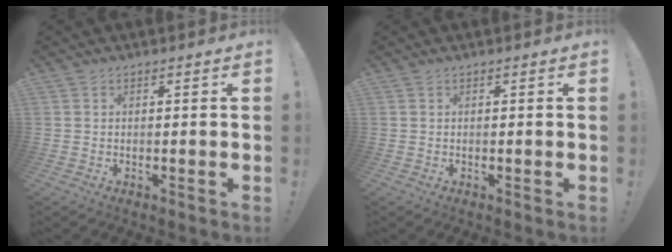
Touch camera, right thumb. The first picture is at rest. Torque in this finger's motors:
{"motor_torque": [0.17, 0.01, 0.17, -0.07, -0.06]}